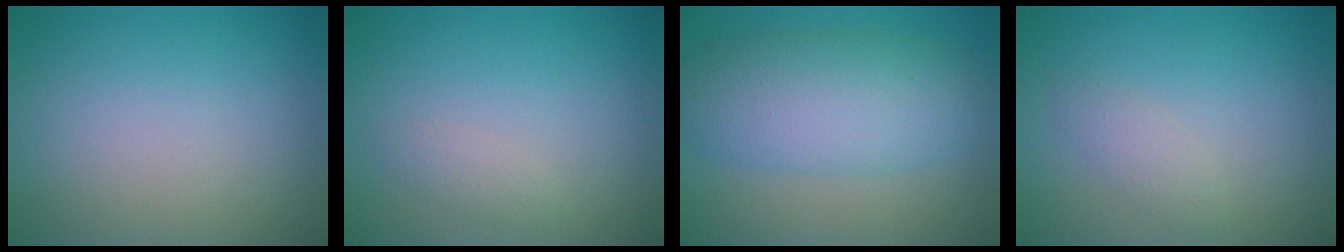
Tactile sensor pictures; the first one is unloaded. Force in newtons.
{"total": 1.0, "press": 1.0, "slide": 0.0}
{"total": 7.4, "press": 7.4, "slide": 0.2}
{"total": 1.3, "press": 1.3, "slide": 0.1}